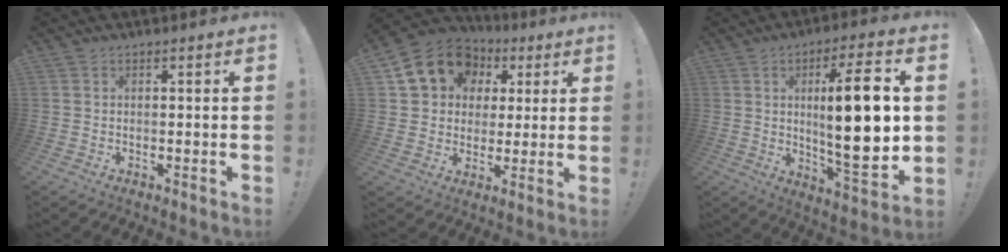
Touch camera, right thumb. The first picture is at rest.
{"total": 15.7, "force": [6.2, 12.6, 7.0], "torque": [-0.099, -0.020, 0.126]}
{"total": 20.1, "force": [2.3, 4.8, 19.4], "torque": [-0.303, -0.012, 0.027]}